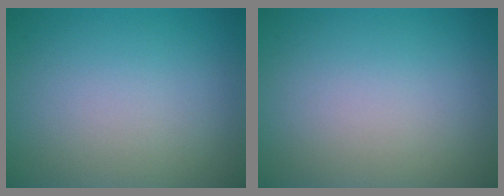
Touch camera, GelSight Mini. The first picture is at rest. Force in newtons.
{"total": 0.0}